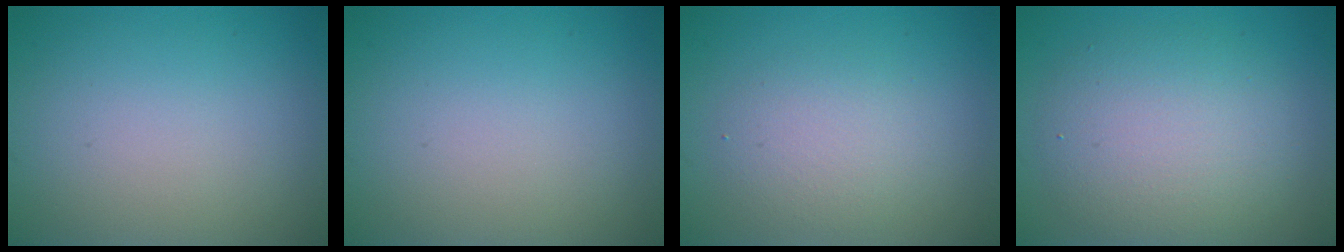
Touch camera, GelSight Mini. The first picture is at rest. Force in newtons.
{"total": 0.0}
{"total": 2.6, "press": 2.6, "slide": 0.1}
{"total": 5.7, "press": 5.7, "slide": 0.3}